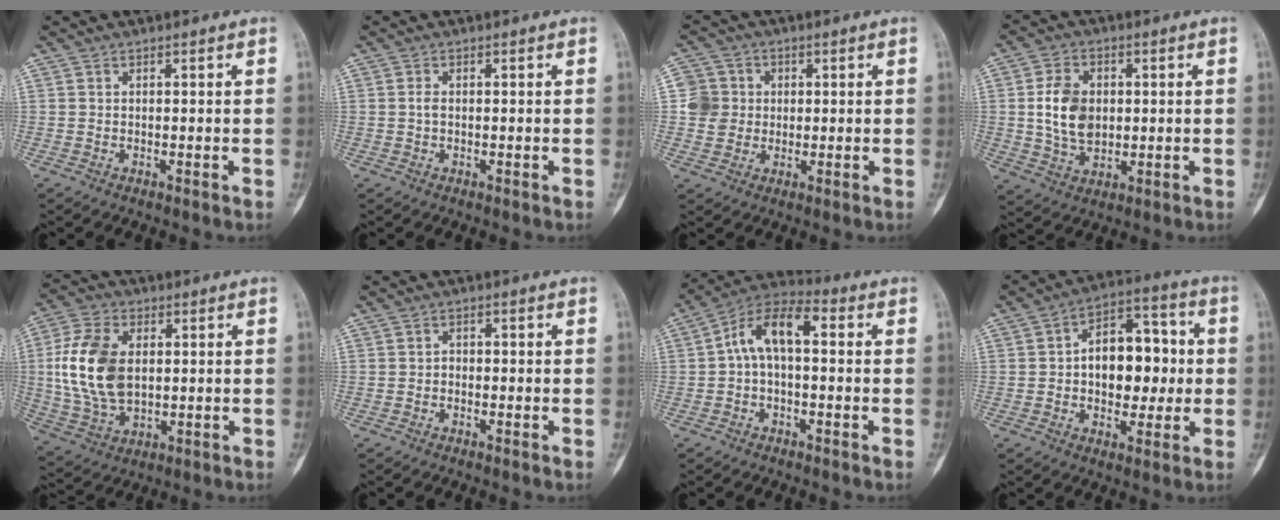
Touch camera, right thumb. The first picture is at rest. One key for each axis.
{"total": 1.0, "fx": 0.0, "fy": 0.6, "fz": 0.8, "tx": -0.013, "ty": 0.002, "tz": -0.002}
{"total": 6.1, "fx": 0.6, "fy": 6.0, "fz": 1.0, "tx": 0.014, "ty": 0.006, "tz": 0.005}
{"total": 9.3, "fx": 0.8, "fy": 6.7, "fz": 6.5, "tx": -0.100, "ty": -0.003, "tz": 0.018}
{"total": 14.9, "fx": 1.5, "fy": 9.3, "fz": 11.5, "tx": -0.229, "ty": -0.001, "tz": 0.031}
{"total": 1.0, "fx": -0.4, "fy": 0.8, "fz": 0.5, "tx": 0.004, "ty": 0.005, "tz": -0.013}
{"total": 9.7, "fx": 0.7, "fy": 5.0, "fz": 8.3, "tx": -0.144, "ty": 0.040, "tz": -0.001}
{"total": 14.5, "fx": 0.2, "fy": 9.2, "fz": 11.2, "tx": -0.116, "ty": 0.031, "tz": -0.001}